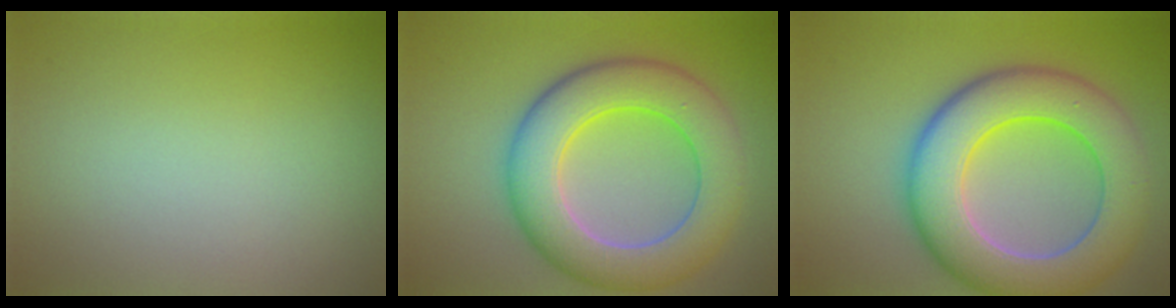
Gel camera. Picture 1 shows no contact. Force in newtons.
{"total": 9.0, "press": 9.0, "slide": 0.2}
{"total": 10.4, "press": 10.4, "slide": 0.8}